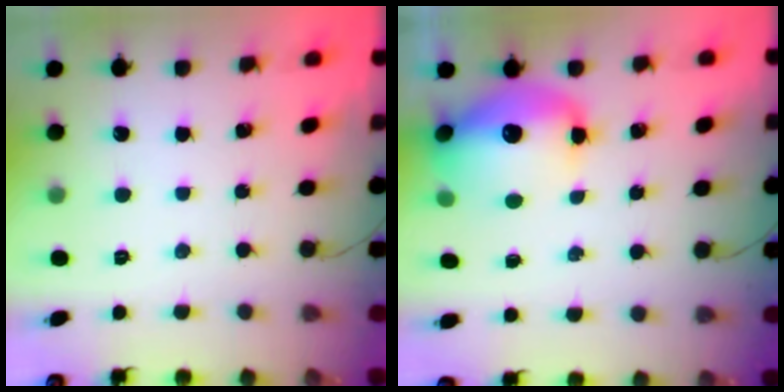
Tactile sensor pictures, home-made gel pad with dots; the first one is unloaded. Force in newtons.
{"total": 13.8, "press": 13.4, "slide": 3.1}